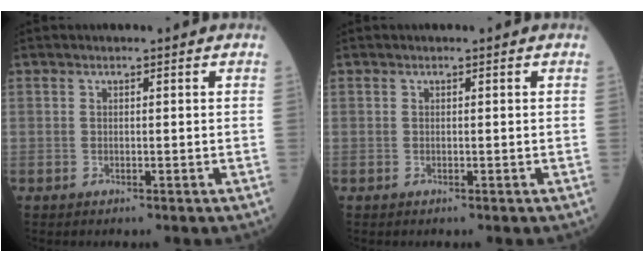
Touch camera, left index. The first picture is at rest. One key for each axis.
{"total": 0.0}